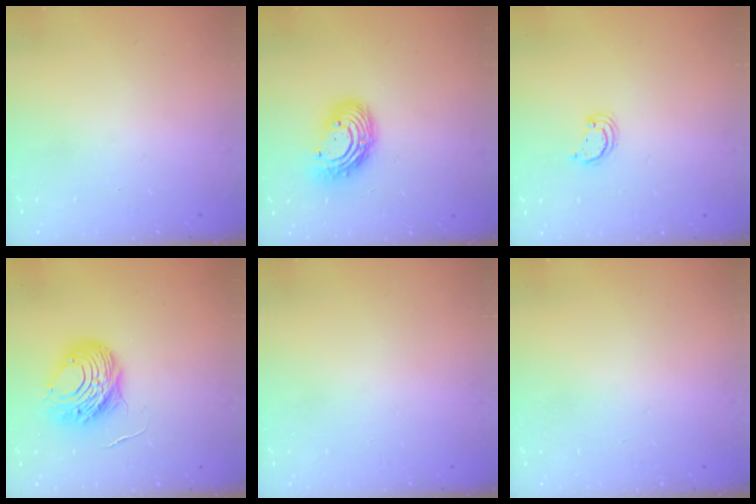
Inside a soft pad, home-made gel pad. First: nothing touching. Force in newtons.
{"total": 12.1, "press": 12.0, "slide": 1.1}
{"total": 2.4, "press": 2.4, "slide": 0.2}
{"total": 11.1, "press": 11.1, "slide": 0.9}
{"total": 0.0}
{"total": 0.0}